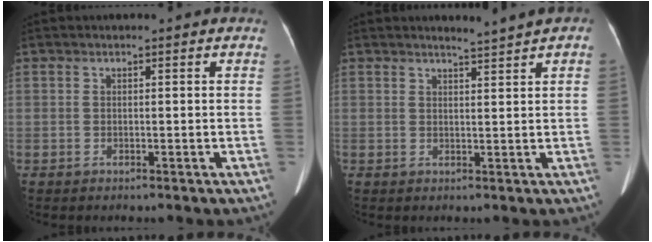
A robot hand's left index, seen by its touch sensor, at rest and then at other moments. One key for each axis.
{"total": 1.9, "fx": 1.6, "fy": -0.5, "fz": 0.8, "tx": -0.013, "ty": 0.002, "tz": 0.027}